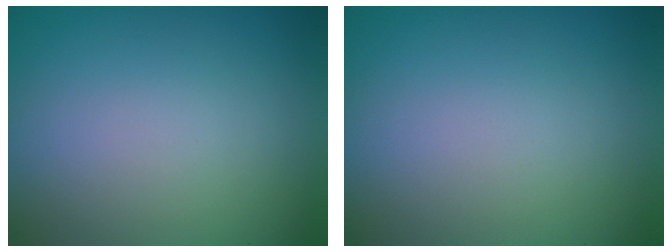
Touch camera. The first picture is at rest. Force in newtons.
{"total": 0.0}